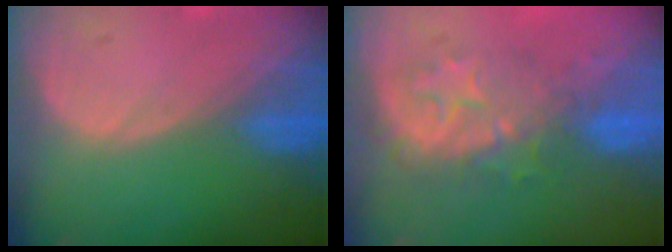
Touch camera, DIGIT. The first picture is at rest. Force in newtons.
{"total": 7.8, "press": 7.6, "slide": 1.9}